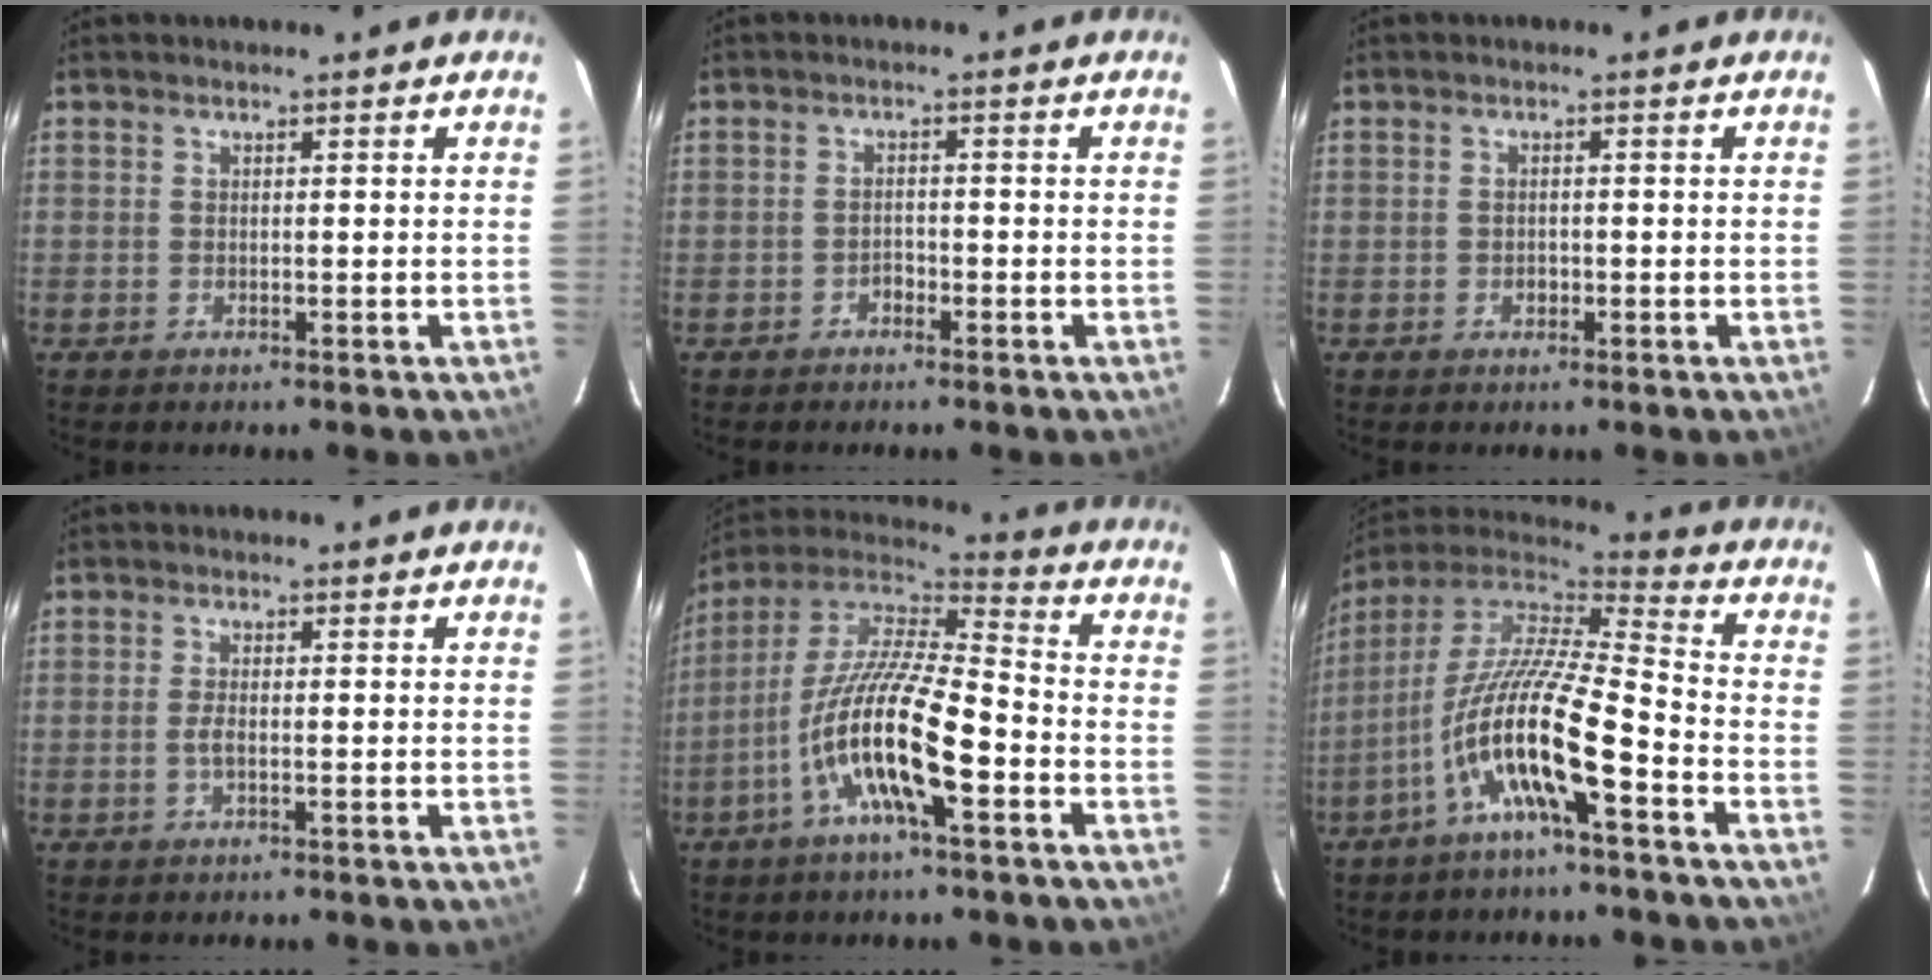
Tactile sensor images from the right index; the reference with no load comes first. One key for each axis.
{"total": 1.5, "fx": -1.1, "fy": 0.9, "fz": 0.4, "tx": -0.008, "ty": 0.004, "tz": -0.019}
{"total": 1.1, "fx": -0.2, "fy": 1.0, "fz": 0.5, "tx": -0.008, "ty": 0.002, "tz": -0.003}
{"total": 1.8, "fx": -0.5, "fy": 0.5, "fz": 1.6, "tx": -0.035, "ty": -0.001, "tz": -0.010}
{"total": 17.4, "fx": -6.7, "fy": 4.0, "fz": 15.5, "tx": -0.291, "ty": -0.017, "tz": -0.134}
{"total": 16.2, "fx": -6.9, "fy": 2.7, "fz": 14.4, "tx": -0.258, "ty": -0.016, "tz": -0.135}